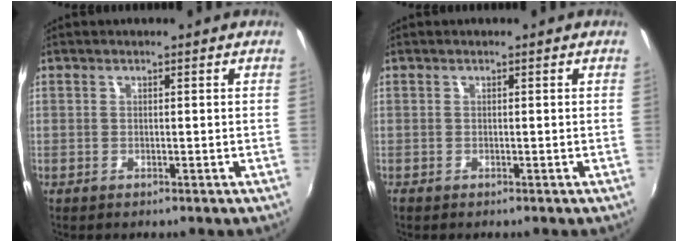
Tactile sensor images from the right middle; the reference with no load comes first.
{"total": 0.0}